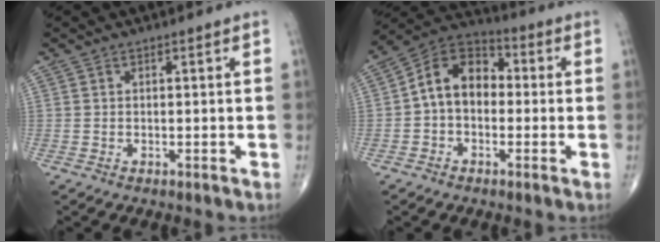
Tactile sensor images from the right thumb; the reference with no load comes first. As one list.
[{"total": 10.9, "force": [-0.3, 7.8, 7.6], "torque": [-0.101, 0.038, -0.023]}]